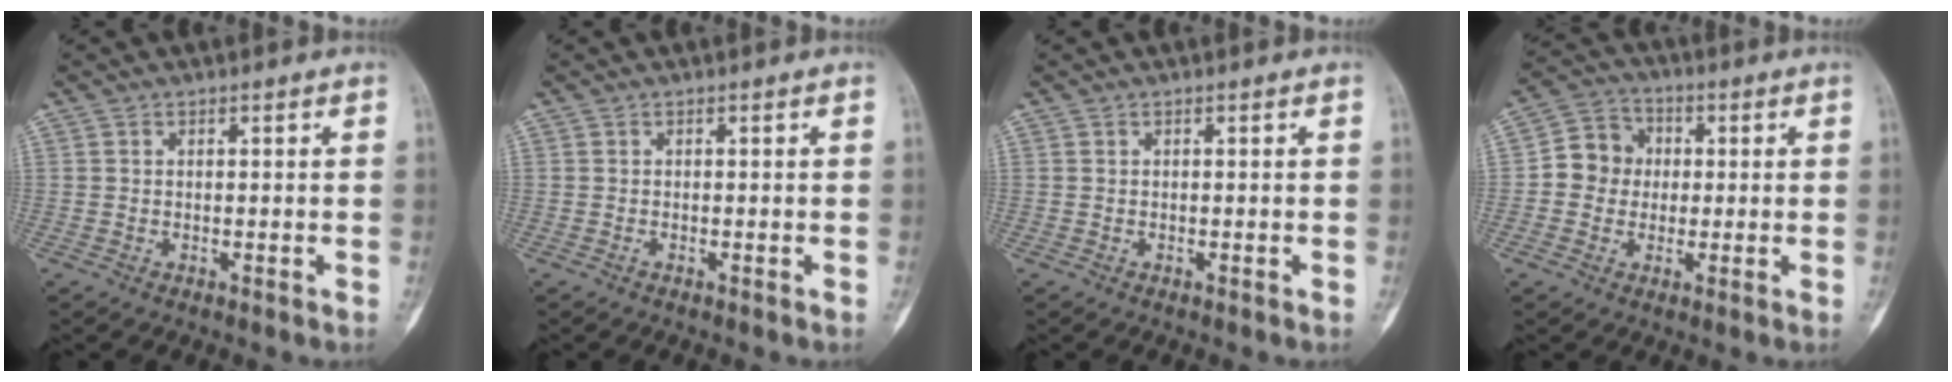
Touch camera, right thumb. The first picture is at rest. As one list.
[{"total": 0.0}, {"total": 0.0}, {"total": 7.9, "force": [0.1, 7.3, 3.0], "torque": [-0.016, 0.019, -0.012]}]